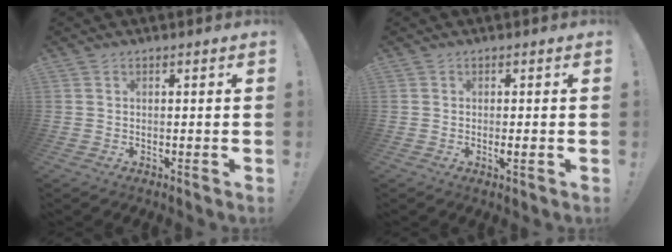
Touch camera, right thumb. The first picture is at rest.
{"total": 1.6, "force": [-0.1, 0.1, 1.6], "torque": [-0.023, -0.003, -0.004]}